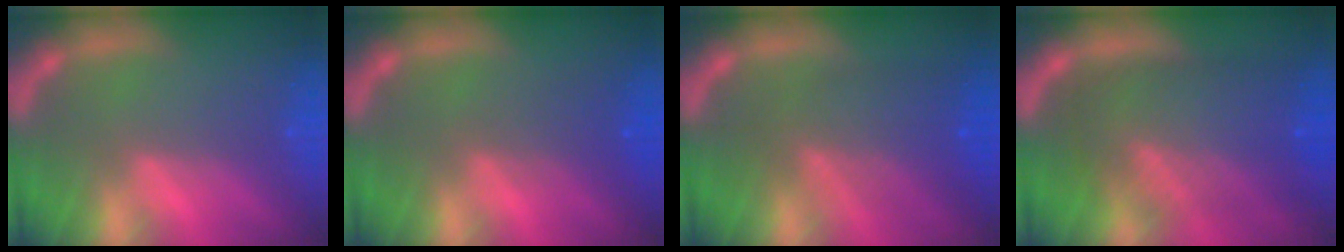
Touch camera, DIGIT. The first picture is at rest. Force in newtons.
{"total": 2.5}
{"total": 6.5}
{"total": 10.1}